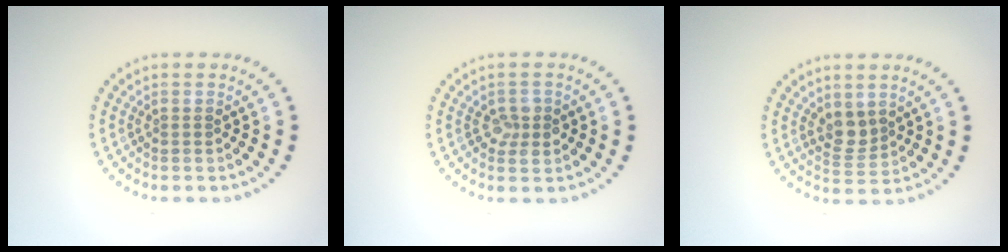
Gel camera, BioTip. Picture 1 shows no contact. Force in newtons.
{"total": 2.0, "press": 1.9, "slide": 0.3}
{"total": 2.1, "press": 1.8, "slide": 1.2}